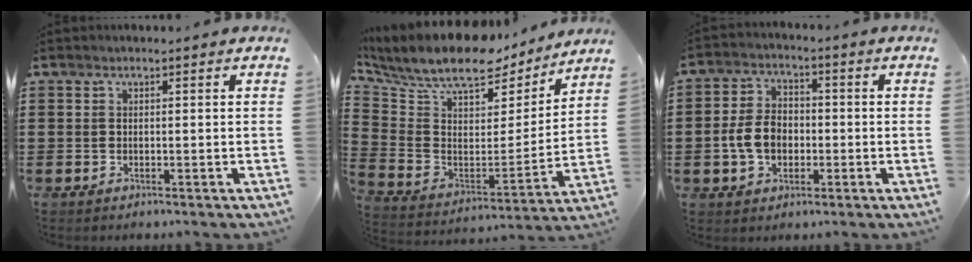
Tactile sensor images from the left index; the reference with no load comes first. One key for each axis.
{"total": 11.6, "fx": 9.7, "fy": 3.5, "fz": 5.3, "tx": -0.140, "ty": -0.059, "tz": 0.170}
{"total": 6.5, "fx": -1.3, "fy": 4.6, "fz": 4.5, "tx": -0.113, "ty": 0.004, "tz": -0.032}